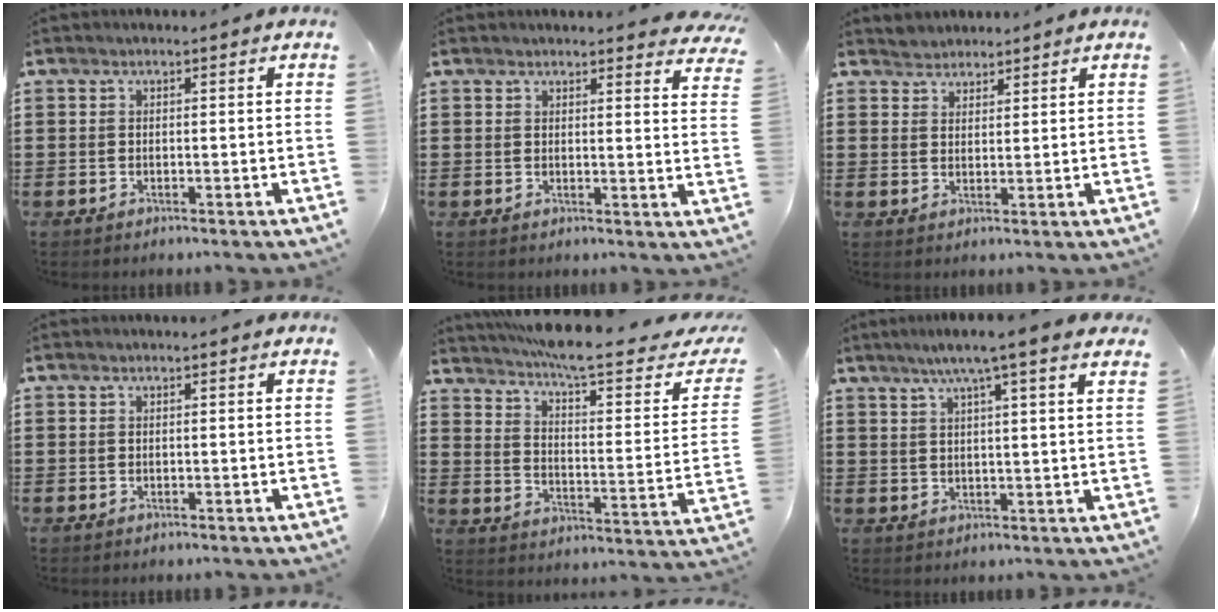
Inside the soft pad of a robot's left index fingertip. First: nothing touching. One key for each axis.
{"total": 2.8, "fx": 2.8, "fy": 0.0, "fz": 0.6, "tx": -0.014, "ty": -0.013, "tz": 0.051}
{"total": 2.0, "fx": 1.8, "fy": 0.6, "fz": -0.7, "tx": 0.005, "ty": 0.007, "tz": 0.037}
{"total": 0.0}
{"total": 7.9, "fx": 6.4, "fy": 0.0, "fz": 4.6, "tx": -0.110, "ty": -0.046, "tz": 0.104}
{"total": 5.6, "fx": 4.0, "fy": -0.5, "fz": 3.9, "tx": -0.087, "ty": -0.006, "tz": 0.066}